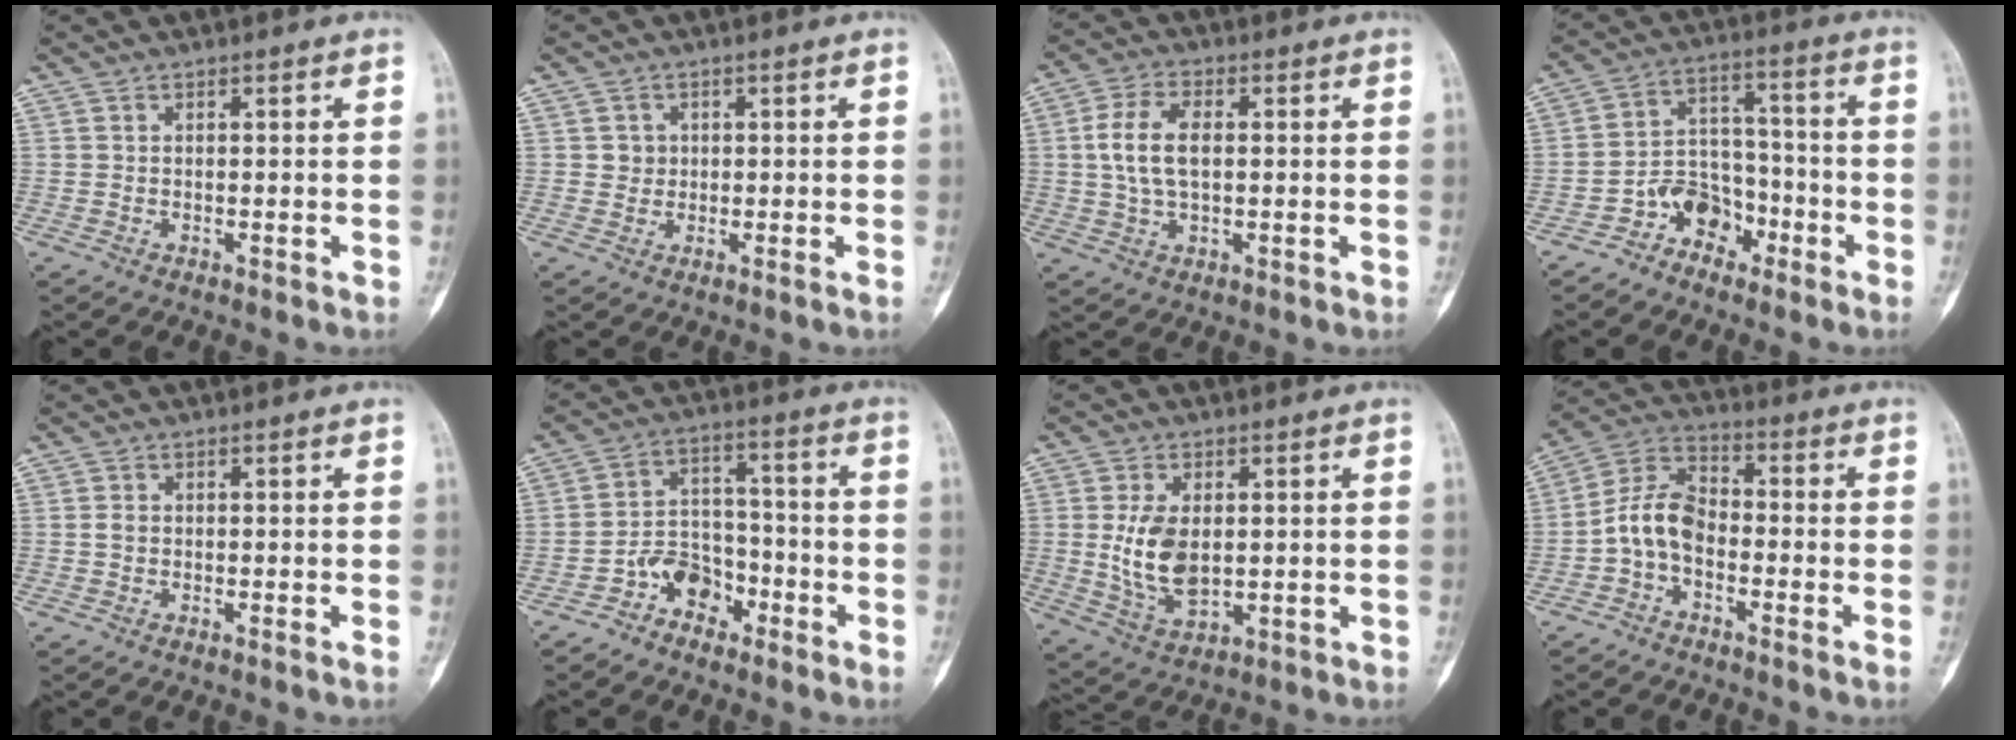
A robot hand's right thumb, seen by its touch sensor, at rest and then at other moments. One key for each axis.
{"total": 1.9, "fx": 0.3, "fy": 1.8, "fz": 0.7, "tx": -0.001, "ty": 0.002, "tz": 0.002}
{"total": 8.5, "fx": 0.8, "fy": 4.6, "fz": 7.1, "tx": -0.140, "ty": 0.011, "tz": 0.015}
{"total": 8.6, "fx": -5.2, "fy": 6.0, "fz": 3.3, "tx": -0.024, "ty": 0.067, "tz": -0.100}
{"total": 1.0, "fx": -0.2, "fy": 0.6, "fz": 0.8, "tx": -0.019, "ty": -0.001, "tz": -0.006}
{"total": 8.1, "fx": -4.7, "fy": 5.6, "fz": 3.5, "tx": -0.033, "ty": 0.056, "tz": -0.091}
{"total": 10.2, "fx": 0.6, "fy": 6.1, "fz": 8.1, "tx": -0.149, "ty": -0.012, "tz": 0.025}
{"total": 7.6, "fx": -2.4, "fy": 3.3, "fz": 6.3, "tx": -0.132, "ty": 0.035, "tz": -0.062}